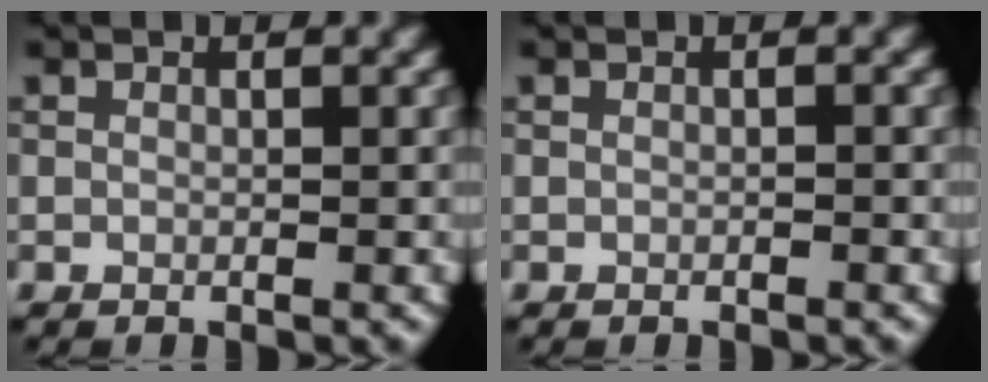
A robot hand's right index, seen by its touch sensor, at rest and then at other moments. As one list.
[{"total": 0.0}]